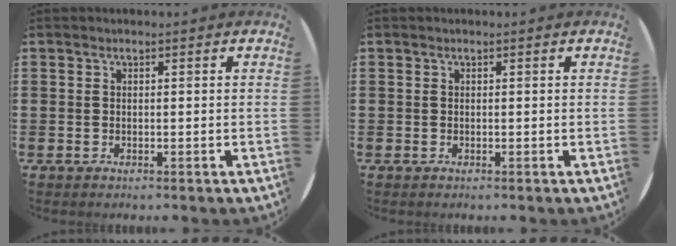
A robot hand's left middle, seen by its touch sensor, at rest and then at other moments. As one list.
[{"total": 0.0}]